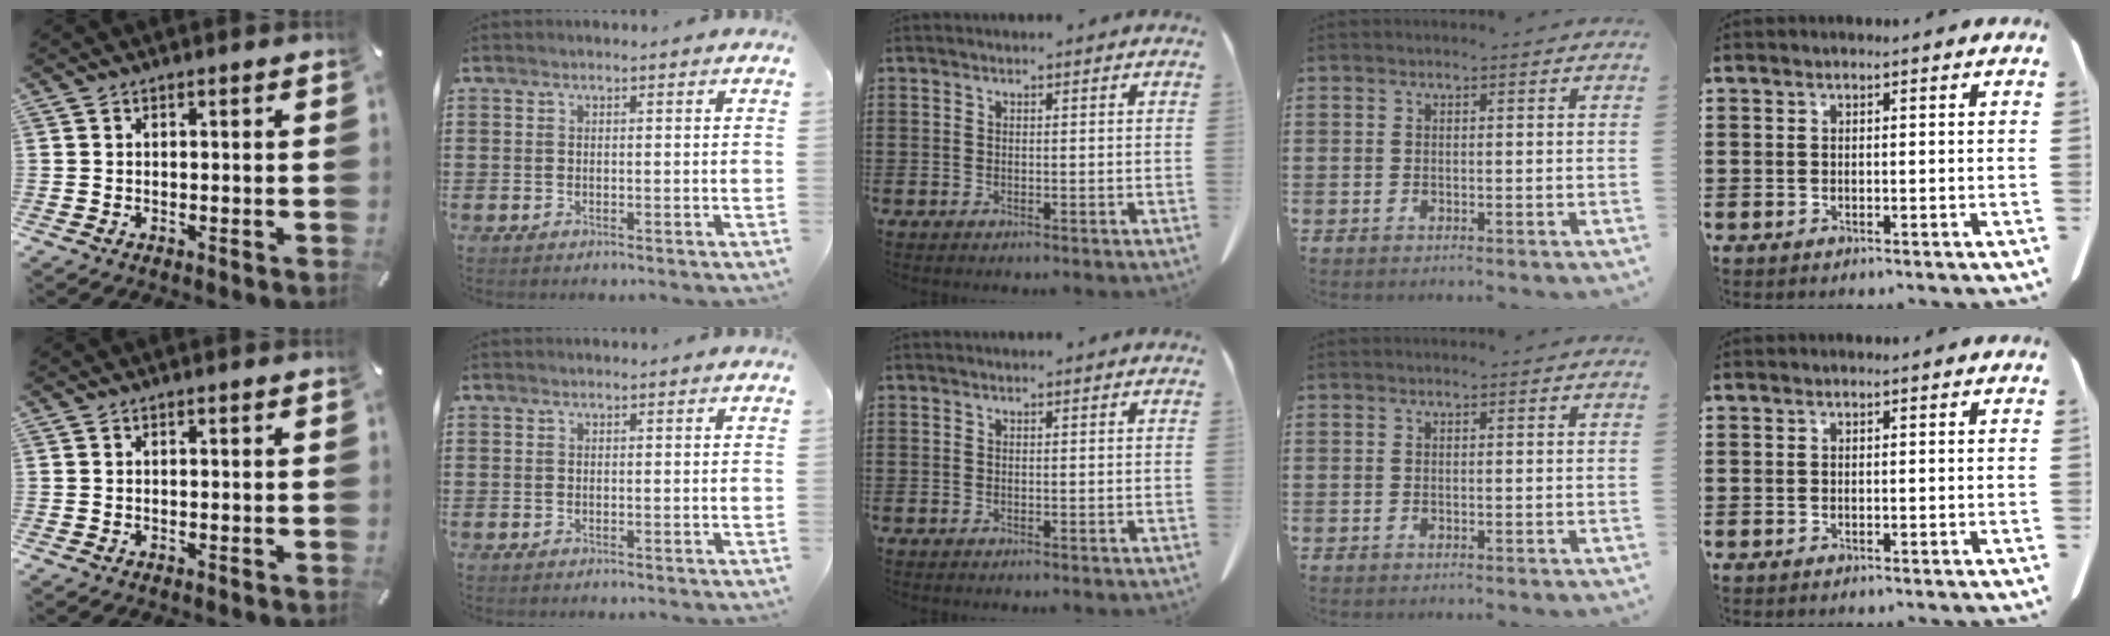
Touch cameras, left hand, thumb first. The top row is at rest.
{}